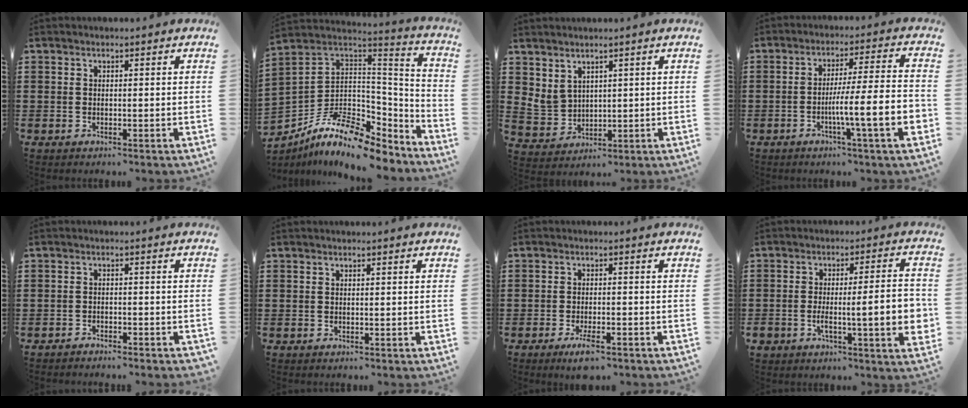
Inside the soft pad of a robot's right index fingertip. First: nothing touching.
{"total": 11.9, "force": [-7.8, 5.2, 7.3], "torque": [-0.149, 0.013, -0.140]}
{"total": 3.4, "force": [2.4, 2.2, 0.9], "torque": [-0.038, 0.001, 0.045]}
{"total": 9.7, "force": [-3.5, 0.1, 9.0], "torque": [-0.144, -0.011, -0.067]}
{"total": 1.7, "force": [-1.7, 0.2, 0.0], "torque": [-0.005, 0.005, -0.035]}
{"total": 0.0}
{"total": 3.5, "force": [-2.4, 0.5, 2.5], "torque": [-0.055, -0.006, -0.045]}
{"total": 8.8, "force": [-2.0, 1.9, 8.4], "torque": [-0.131, -0.008, -0.038]}